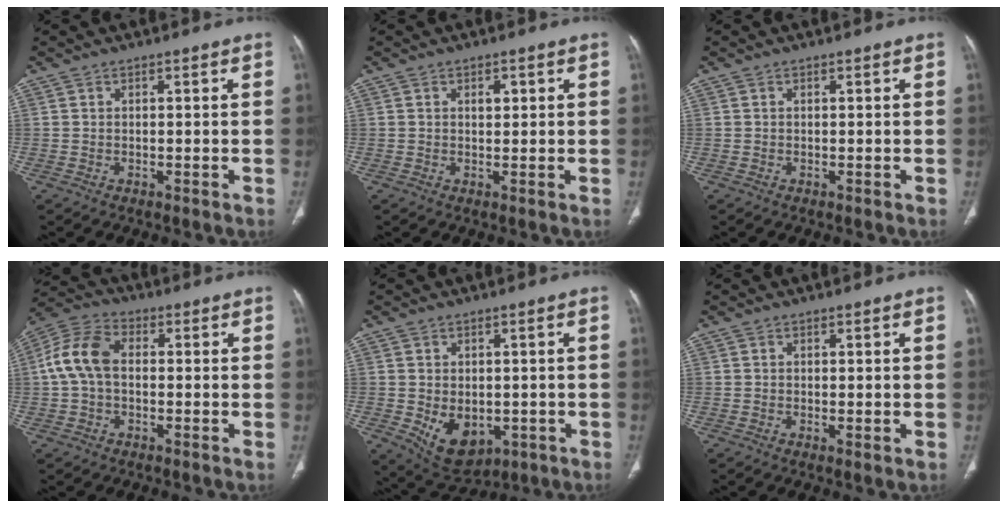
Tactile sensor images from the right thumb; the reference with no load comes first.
{"total": 1.7, "force": [0.6, 1.1, 1.2], "torque": [-0.012, -0.001, 0.009]}
{"total": 0.0}
{"total": 9.6, "force": [0.2, 6.3, 7.2], "torque": [-0.150, 0.029, -0.006]}
{"total": 9.2, "force": [-2.1, 6.4, 6.3], "torque": [-0.076, -0.009, -0.011]}
{"total": 0.9, "force": [-0.1, 0.3, 0.8], "torque": [-0.018, -0.005, -0.002]}